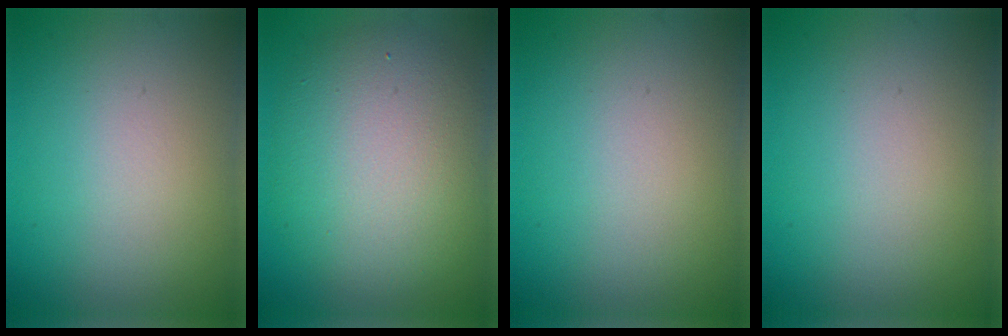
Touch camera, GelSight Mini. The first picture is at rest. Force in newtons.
{"total": 8.5, "press": 8.5, "slide": 0.5}
{"total": 0.0}
{"total": 0.0}